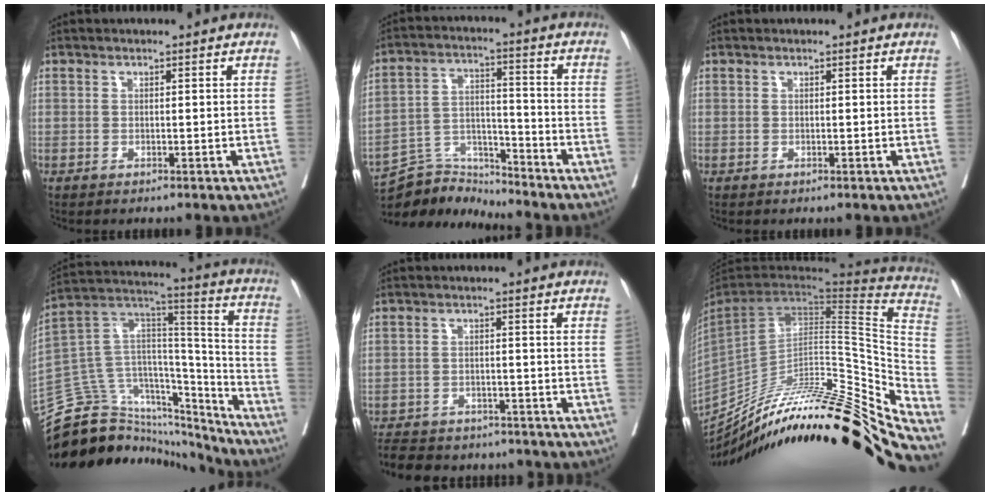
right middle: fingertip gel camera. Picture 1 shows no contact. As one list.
[{"total": 8.4, "force": [-8.4, 0.7, -0.3], "torque": [0.008, 0.028, -0.155]}, {"total": 0.0}, {"total": 27.1, "force": [-24.3, 9.2, 7.7], "torque": [-0.151, 0.047, -0.383]}, {"total": 14.8, "force": [-13.1, 5.3, 4.7], "torque": [-0.112, 0.002, -0.171]}, {"total": 39.0, "force": [-28.7, 3.5, 26.2], "torque": [-0.316, -0.037, -0.423]}]